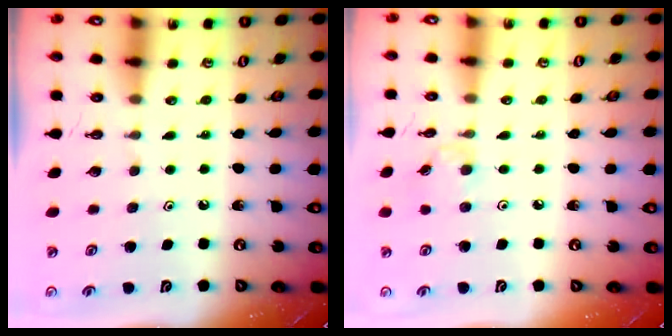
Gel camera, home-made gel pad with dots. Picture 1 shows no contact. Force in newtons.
{"total": 2.5, "press": 2.5, "slide": 0.4}